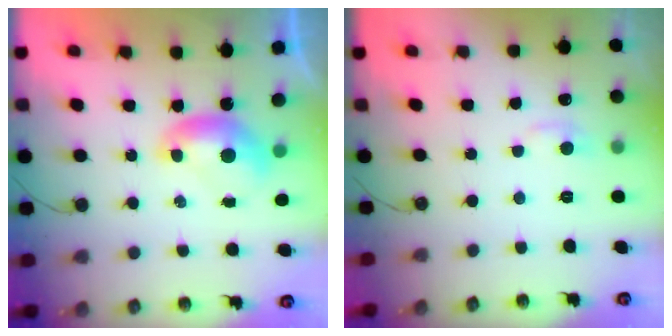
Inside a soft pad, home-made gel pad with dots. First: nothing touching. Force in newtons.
{"total": 0.9, "press": 0.5, "slide": 0.7}